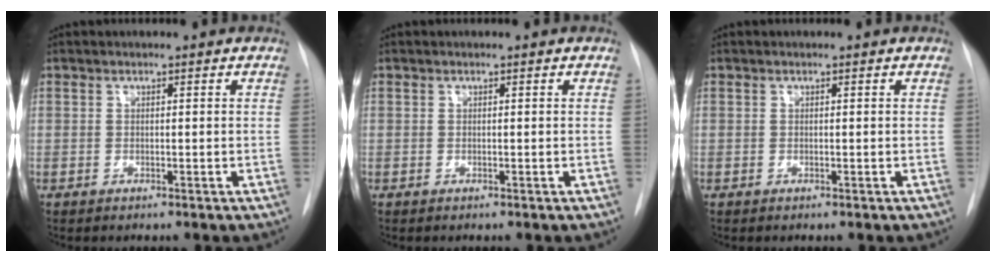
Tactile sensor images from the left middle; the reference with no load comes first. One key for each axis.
{"total": 0.0}
{"total": 0.0}